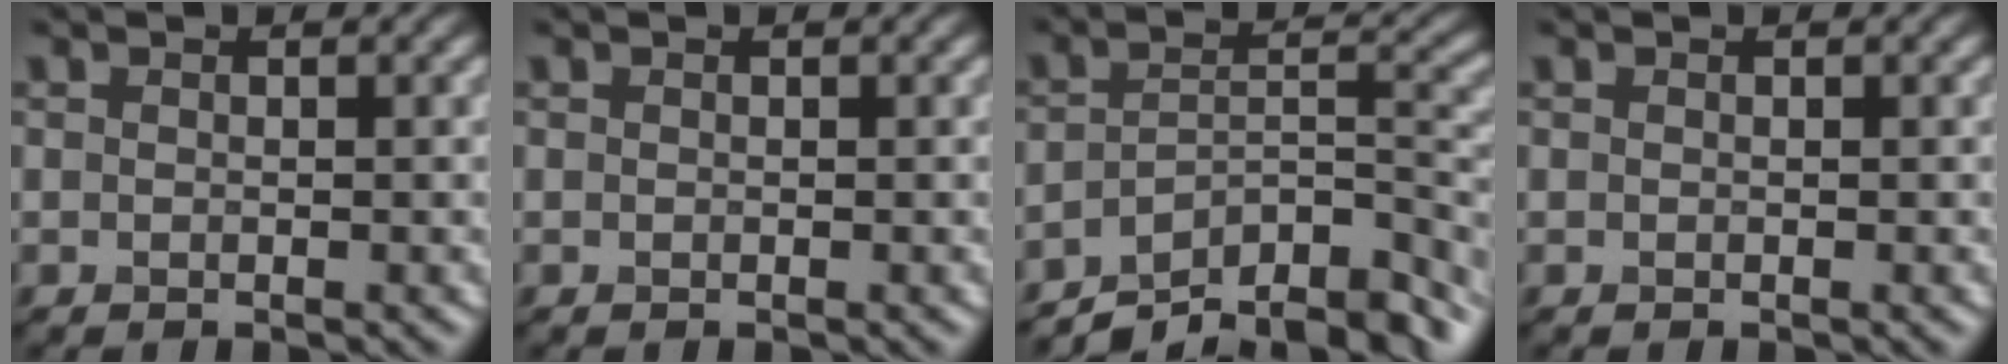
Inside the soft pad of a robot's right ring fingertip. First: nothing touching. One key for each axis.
{"total": 0.0}
{"total": 9.7, "fx": -7.4, "fy": 3.1, "fz": 5.4, "tx": -0.074, "ty": 0.000, "tz": -0.121}
{"total": 0.0}